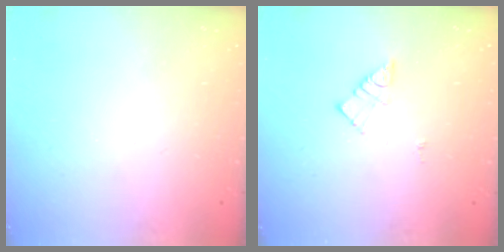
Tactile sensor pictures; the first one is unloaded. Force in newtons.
{"total": 6.2, "press": 6.2, "slide": 0.2}